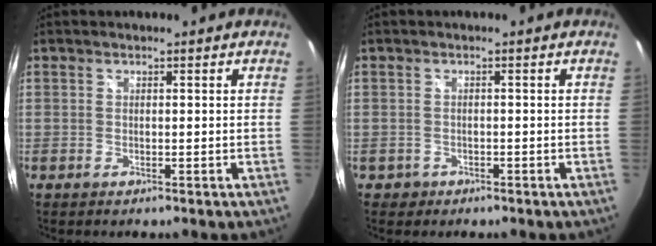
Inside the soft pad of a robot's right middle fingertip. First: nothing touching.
{"total": 1.9, "force": [-0.9, 1.7, 0.3], "torque": [-0.012, -0.003, -0.012]}